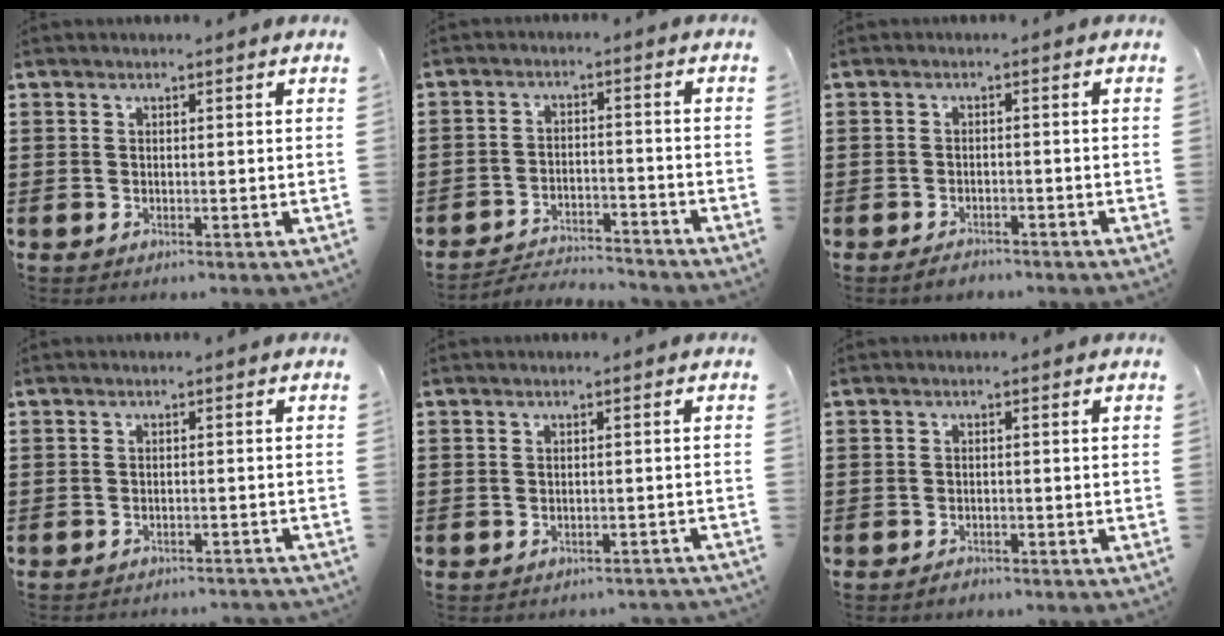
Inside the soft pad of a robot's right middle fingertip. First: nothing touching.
{"total": 3.6, "force": [-3.6, 0.6, 0.0], "torque": [-0.008, 0.002, -0.077]}
{"total": 1.6, "force": [-1.5, 0.4, 0.4], "torque": [-0.012, -0.002, -0.029]}
{"total": 1.8, "force": [-1.7, 0.0, -0.2], "torque": [-0.003, 0.000, -0.038]}
{"total": 1.1, "force": [-1.1, 0.1, 0.0], "torque": [-0.006, -0.003, -0.022]}
{"total": 1.1, "force": [-1.0, 0.3, 0.2], "torque": [-0.007, -0.002, -0.021]}